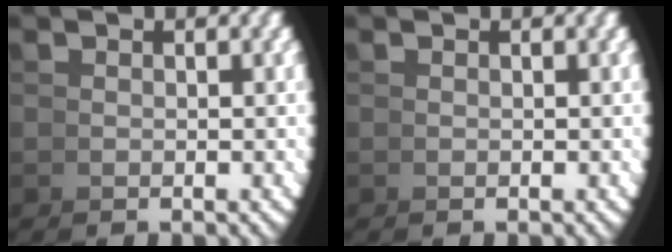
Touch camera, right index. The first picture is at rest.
{"total": 0.0}